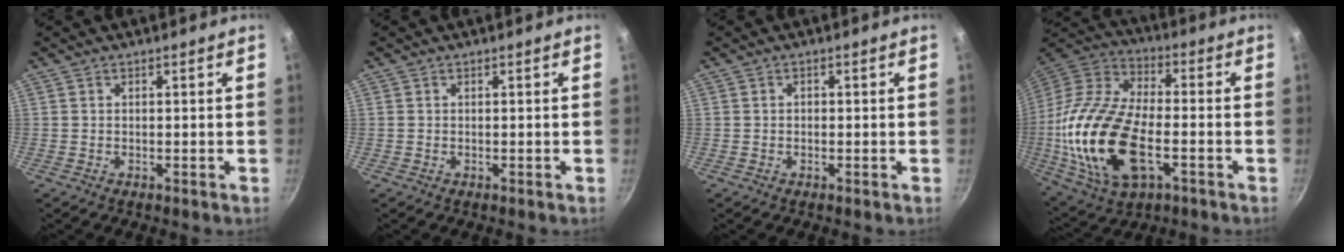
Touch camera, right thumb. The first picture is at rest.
{"total": 0.0}
{"total": 0.8, "force": [-0.1, 0.7, 0.5], "torque": [-0.006, 0.005, -0.001]}
{"total": 24.9, "force": [-5.1, 13.5, 20.3], "torque": [-0.413, 0.022, -0.098]}